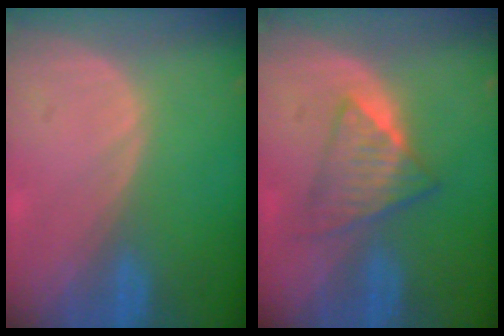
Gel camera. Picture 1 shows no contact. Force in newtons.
{"total": 5.9, "press": 5.4, "slide": 2.3}